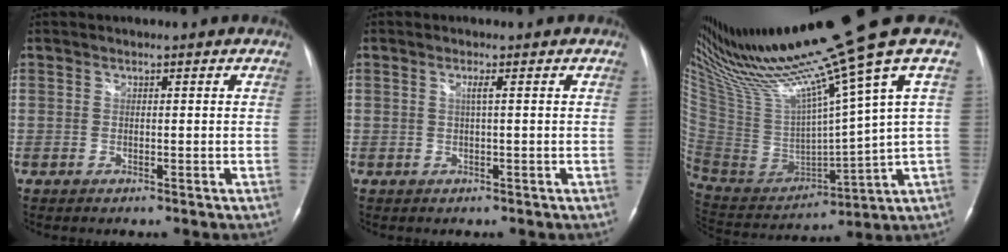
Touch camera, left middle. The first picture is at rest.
{"total": 1.1, "force": [0.2, -0.2, 1.0], "torque": [-0.023, 0.001, 0.003]}
{"total": 23.3, "force": [17.5, -2.4, 15.2], "torque": [-0.269, -0.041, 0.320]}